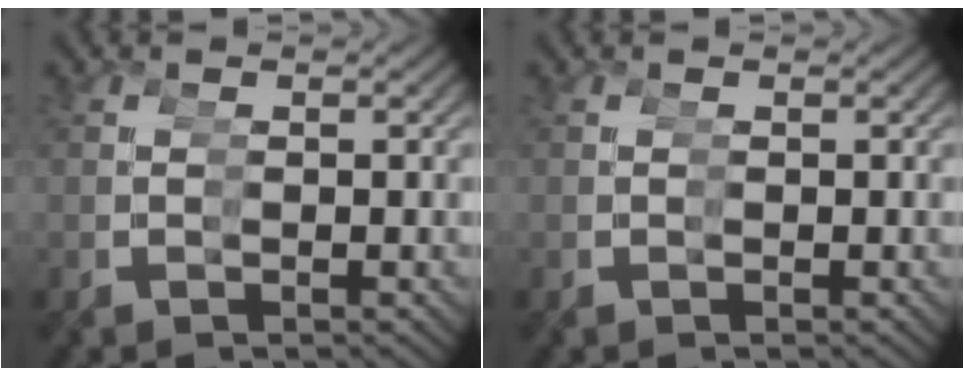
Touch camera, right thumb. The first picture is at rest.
{"total": 0.0}